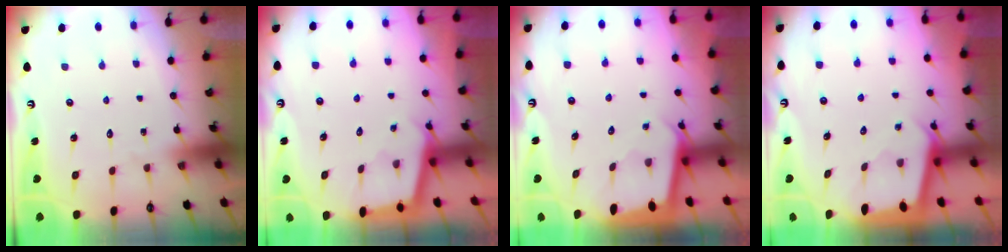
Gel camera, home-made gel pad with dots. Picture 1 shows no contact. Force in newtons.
{"total": 2.3, "press": 2.3, "slide": 0.2}
{"total": 1.9, "press": 1.9, "slide": 0.1}
{"total": 2.0, "press": 2.0, "slide": 0.3}